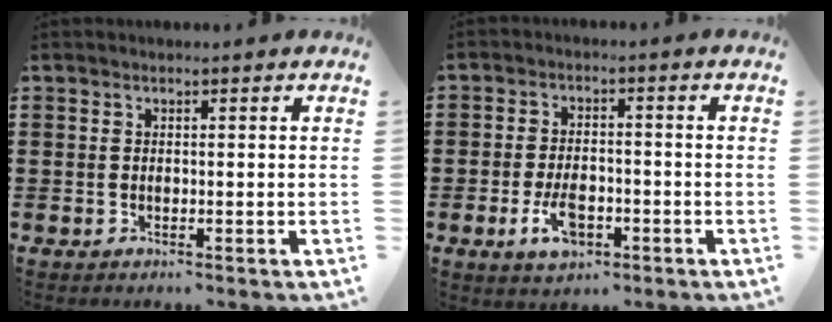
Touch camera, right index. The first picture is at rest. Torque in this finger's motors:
{"motor_torque": [2.14, 0.00, 0.32, 0.03]}